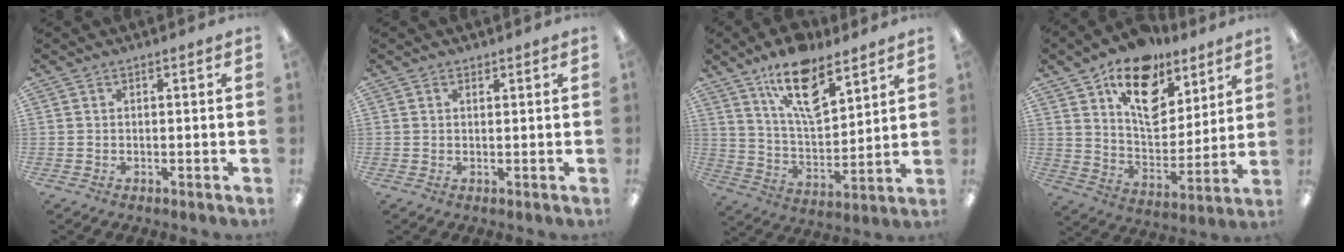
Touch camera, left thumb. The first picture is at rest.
{"total": 0.7, "force": [0.6, 0.3, 0.3], "torque": [0.003, -0.005, 0.010]}
{"total": 16.2, "force": [10.5, 6.6, 10.3], "torque": [-0.173, -0.045, 0.180]}
{"total": 17.9, "force": [11.5, 10.3, 9.1], "torque": [-0.134, -0.066, 0.204]}